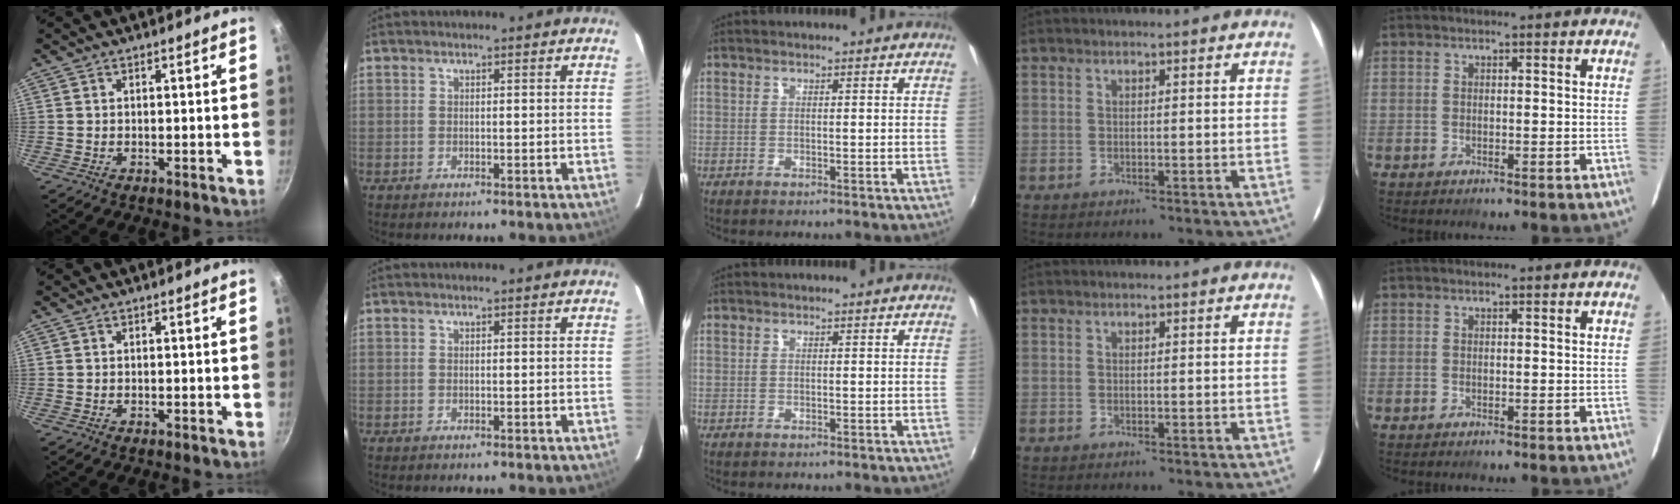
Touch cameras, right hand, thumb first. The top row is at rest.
{}